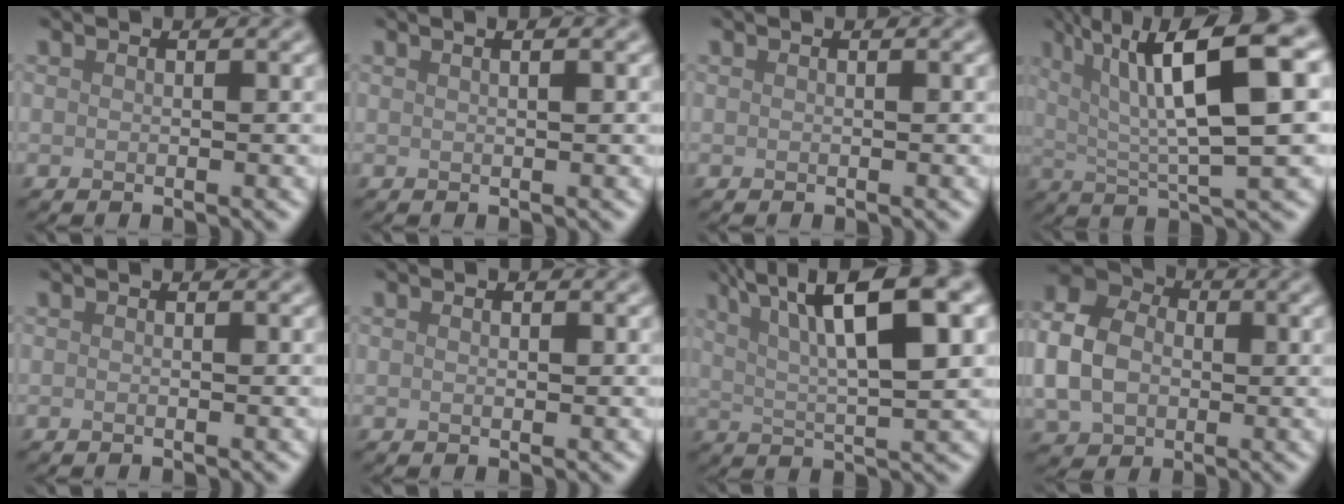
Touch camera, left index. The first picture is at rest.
{"total": 2.3, "force": [1.2, 1.0, 1.7], "torque": [-0.007, 0.005, -0.003]}
{"total": 0.0}
{"total": 11.8, "force": [4.3, 2.7, 10.7], "torque": [-0.165, 0.021, 0.072]}
{"total": 0.0}
{"total": 0.6, "force": [0.2, 0.3, 0.5], "torque": [-0.010, 0.002, 0.003]}
{"total": 10.1, "force": [4.5, 2.4, 8.7], "torque": [-0.131, 0.018, 0.074]}
{"total": 7.4, "force": [-0.1, 5.7, 4.6], "torque": [-0.113, 0.001, -0.003]}